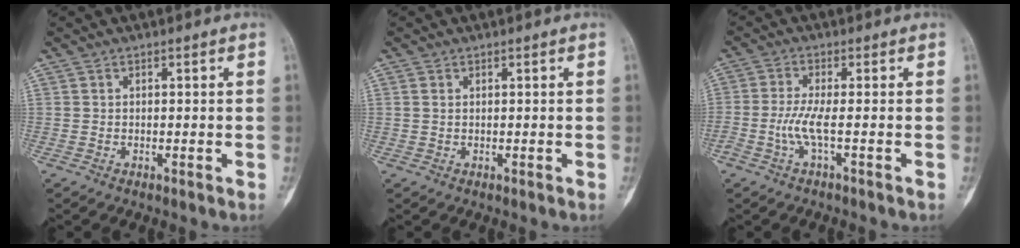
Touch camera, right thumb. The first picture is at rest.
{"total": 0.7, "force": [0.2, 0.5, 0.5], "torque": [-0.010, 0.002, 0.005]}
{"total": 4.0, "force": [-1.3, 0.3, 3.8], "torque": [-0.096, 0.002, -0.030]}